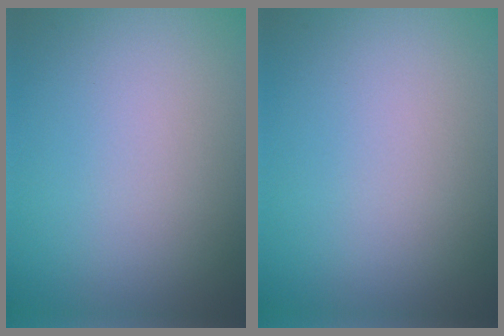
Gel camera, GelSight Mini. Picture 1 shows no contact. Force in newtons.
{"total": 0.0}